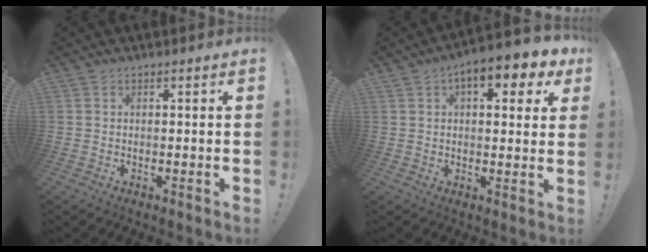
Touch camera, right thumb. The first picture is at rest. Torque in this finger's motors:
{"motor_torque": [0.76, 2.89, 0.71, 0.08, 0.05]}